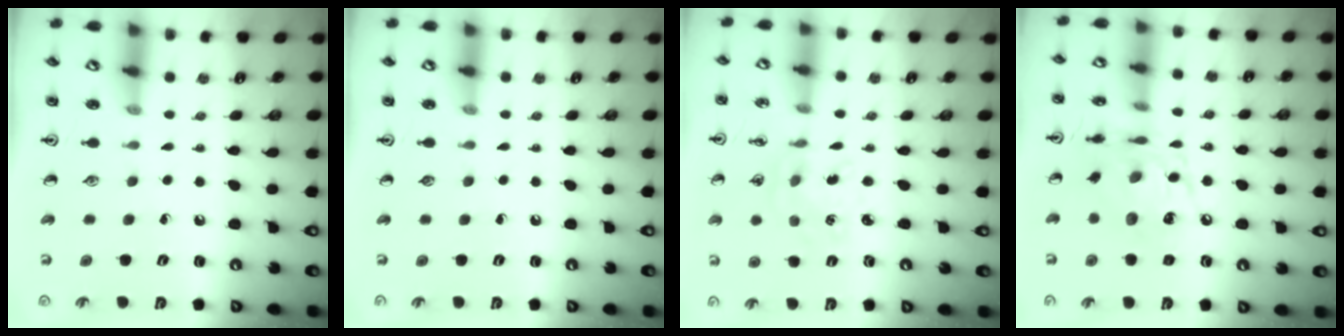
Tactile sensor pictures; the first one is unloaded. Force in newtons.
{"total": 0.0}
{"total": 1.7, "press": 1.7, "slide": 0.1}
{"total": 12.8, "press": 12.7, "slide": 0.9}